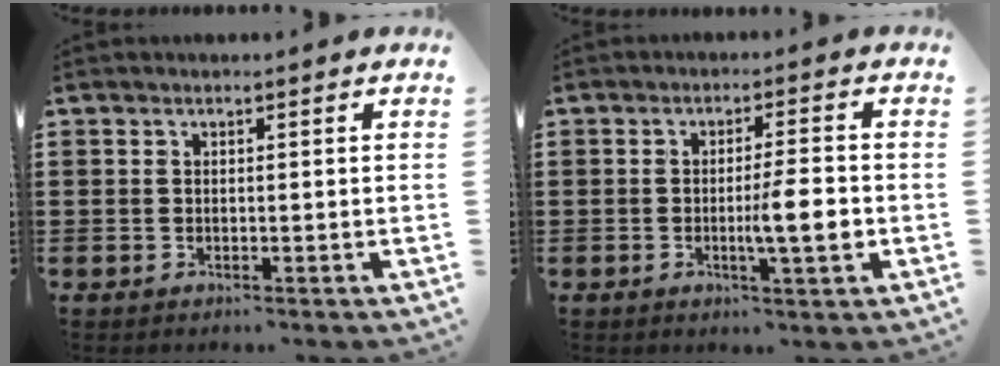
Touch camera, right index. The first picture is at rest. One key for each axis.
{"total": 6.2, "fx": -1.3, "fy": 0.7, "fz": 6.1, "tx": -0.098, "ty": -0.005, "tz": -0.022}